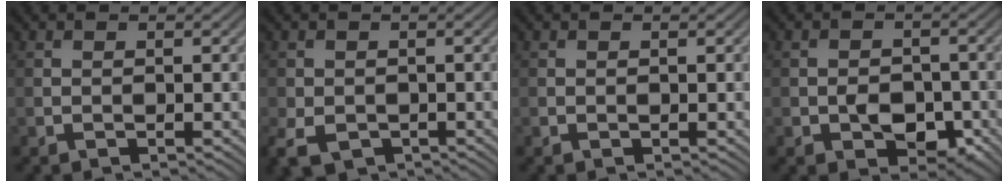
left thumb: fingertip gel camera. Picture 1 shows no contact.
{"total": 4.2, "force": [-1.8, 3.0, 2.3], "torque": [-0.059, -0.013, -0.036]}
{"total": 0.0}
{"total": 4.7, "force": [-1.7, 3.2, 3.0], "torque": [-0.044, -0.008, -0.026]}